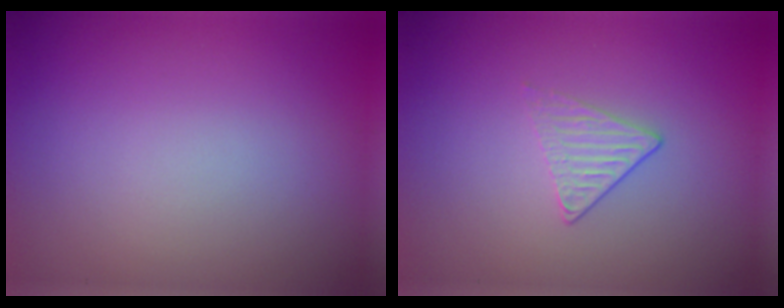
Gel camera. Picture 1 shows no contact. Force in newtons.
{"total": 1.3, "press": 0.9, "slide": 0.9}